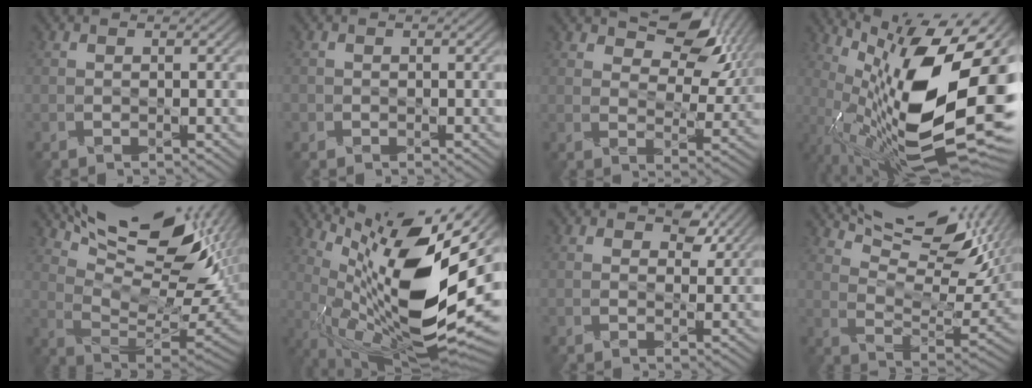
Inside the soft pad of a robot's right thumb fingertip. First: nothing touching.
{"total": 0.6, "force": [0.0, 0.5, -0.3], "torque": [0.009, -0.004, -0.006]}
{"total": 9.1, "force": [5.8, 4.4, 5.5], "torque": [-0.088, -0.001, 0.093]}
{"total": 19.6, "force": [2.3, 6.9, 18.2], "torque": [-0.302, -0.001, 0.042]}
{"total": 16.0, "force": [9.9, 5.0, 11.5], "torque": [-0.190, 0.006, 0.161]}
{"total": 18.3, "force": [4.8, 5.6, 16.7], "torque": [-0.294, 0.008, 0.096]}
{"total": 2.8, "force": [1.7, 1.8, 1.4], "torque": [-0.022, -0.003, 0.017]}
{"total": 15.9, "force": [11.2, 4.8, 10.2], "torque": [-0.176, 0.010, 0.161]}